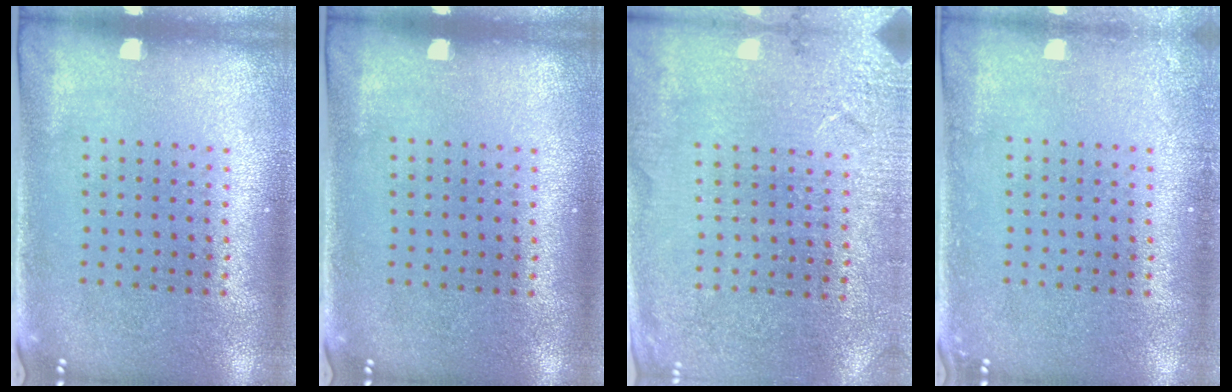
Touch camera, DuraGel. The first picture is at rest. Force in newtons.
{"total": 0.0}
{"total": 2.7, "press": 2.7, "slide": 0.1}
{"total": 0.8, "press": 0.8, "slide": 0.1}